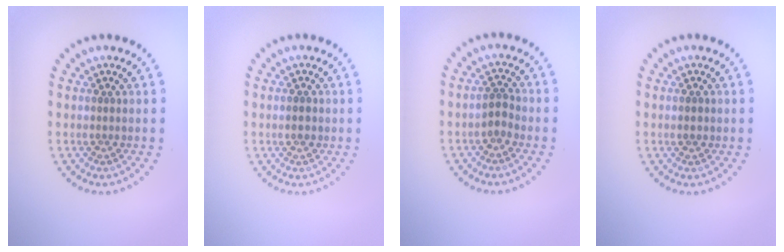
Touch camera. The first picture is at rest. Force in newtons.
{"total": 1.3, "press": 1.3, "slide": 0.2}
{"total": 1.4, "press": 1.3, "slide": 0.5}
{"total": 1.1, "press": 1.1, "slide": 0.1}